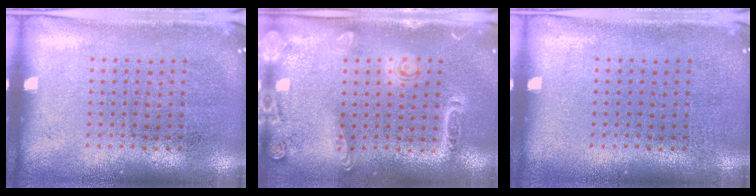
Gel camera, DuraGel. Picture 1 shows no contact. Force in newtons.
{"total": 1.6, "press": 1.4, "slide": 0.8}
{"total": 0.0}